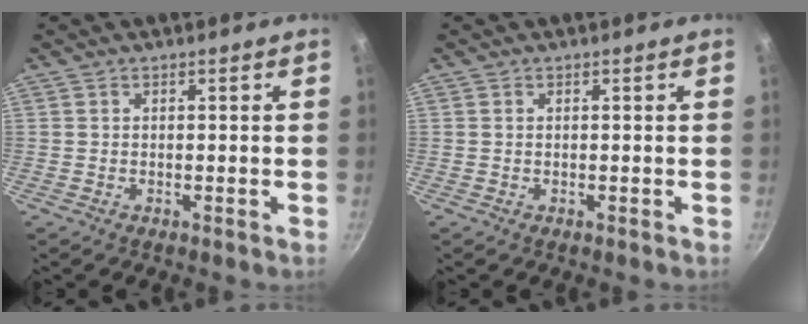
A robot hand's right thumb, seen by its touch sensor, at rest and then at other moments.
{"total": 0.0}